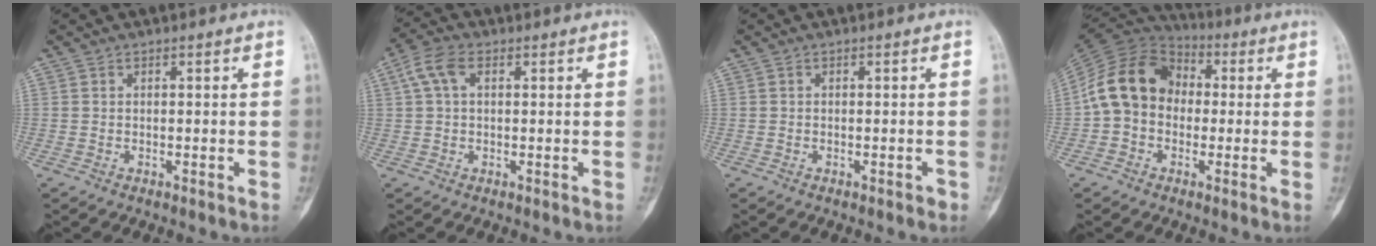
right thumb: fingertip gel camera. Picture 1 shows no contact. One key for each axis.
{"total": 5.1, "fx": 1.7, "fy": 2.8, "fz": 3.9, "tx": -0.090, "ty": 0.018, "tz": 0.031}
{"total": 0.7, "fx": -0.5, "fy": 0.3, "fz": 0.4, "tx": -0.004, "ty": 0.000, "tz": -0.008}
{"total": 13.1, "fx": 0.0, "fy": 10.6, "fz": 7.7, "tx": -0.126, "ty": 0.034, "tz": -0.015}